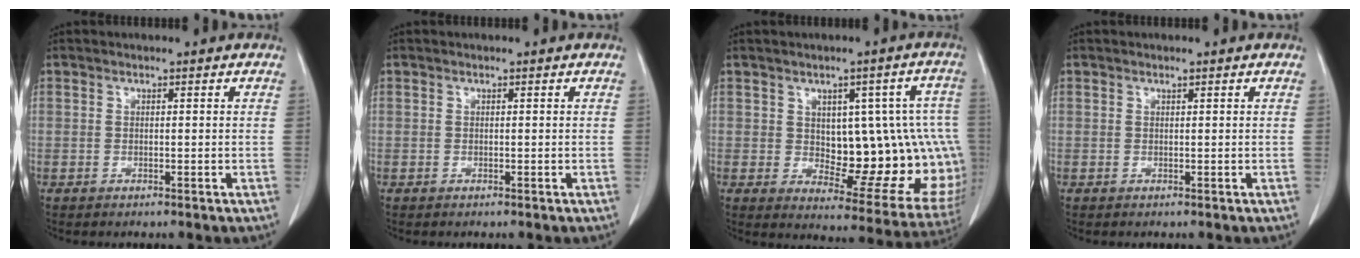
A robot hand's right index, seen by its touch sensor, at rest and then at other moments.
{"total": 0.0}
{"total": 16.7, "force": [0.5, 7.4, 14.9], "torque": [-0.139, 0.023, 0.030]}
{"total": 0.0}